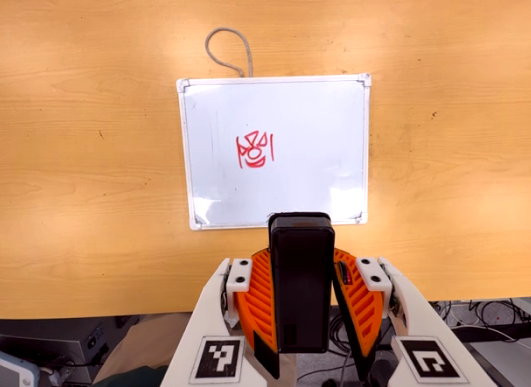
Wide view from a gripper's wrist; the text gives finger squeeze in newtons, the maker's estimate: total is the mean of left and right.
{"total": 6.5, "left": 5.2, "right": 7.9}